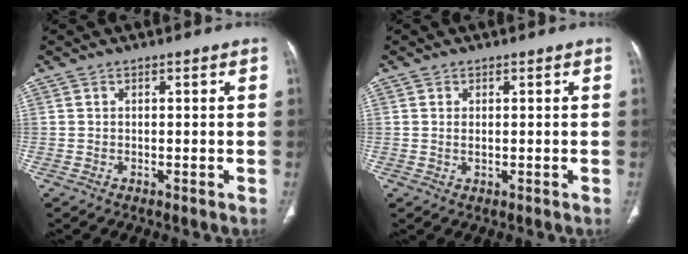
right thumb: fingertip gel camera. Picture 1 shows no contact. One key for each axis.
{"total": 1.1, "fx": 0.2, "fy": 0.5, "fz": 1.0, "tx": -0.022, "ty": -0.002, "tz": 0.007}